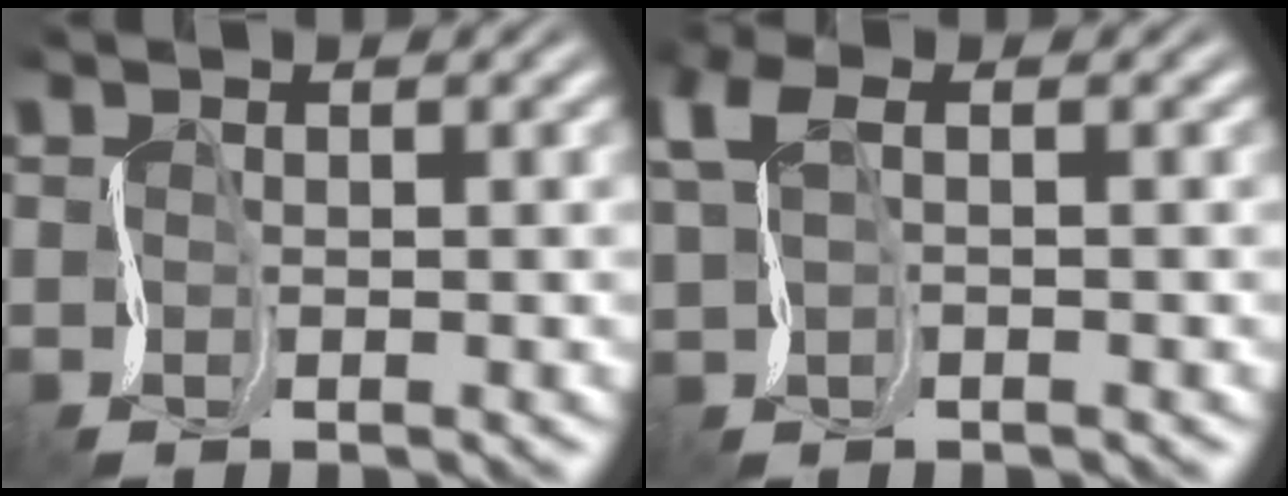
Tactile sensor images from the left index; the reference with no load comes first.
{"total": 2.9, "force": [1.6, 0.9, 2.3], "torque": [-0.059, 0.013, 0.024]}